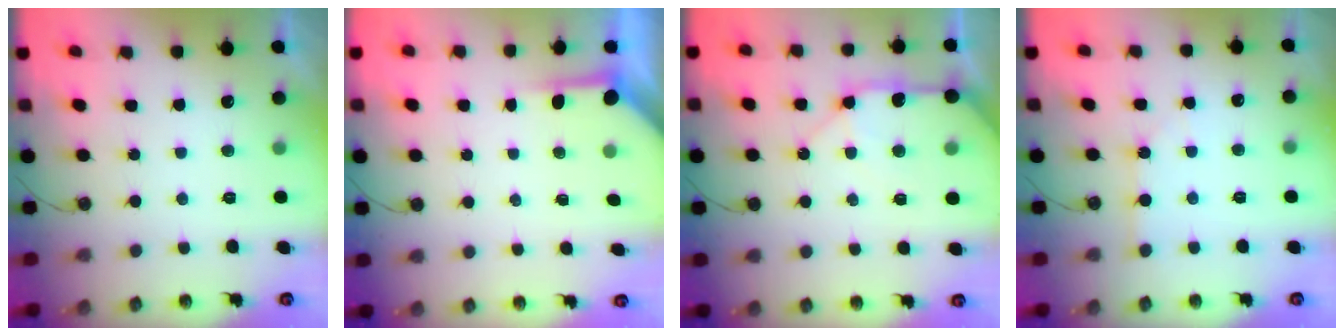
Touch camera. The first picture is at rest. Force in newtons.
{"total": 3.6, "press": 3.6, "slide": 0.5}
{"total": 13.1, "press": 13.0, "slide": 1.8}
{"total": 1.5, "press": 1.5, "slide": 0.3}